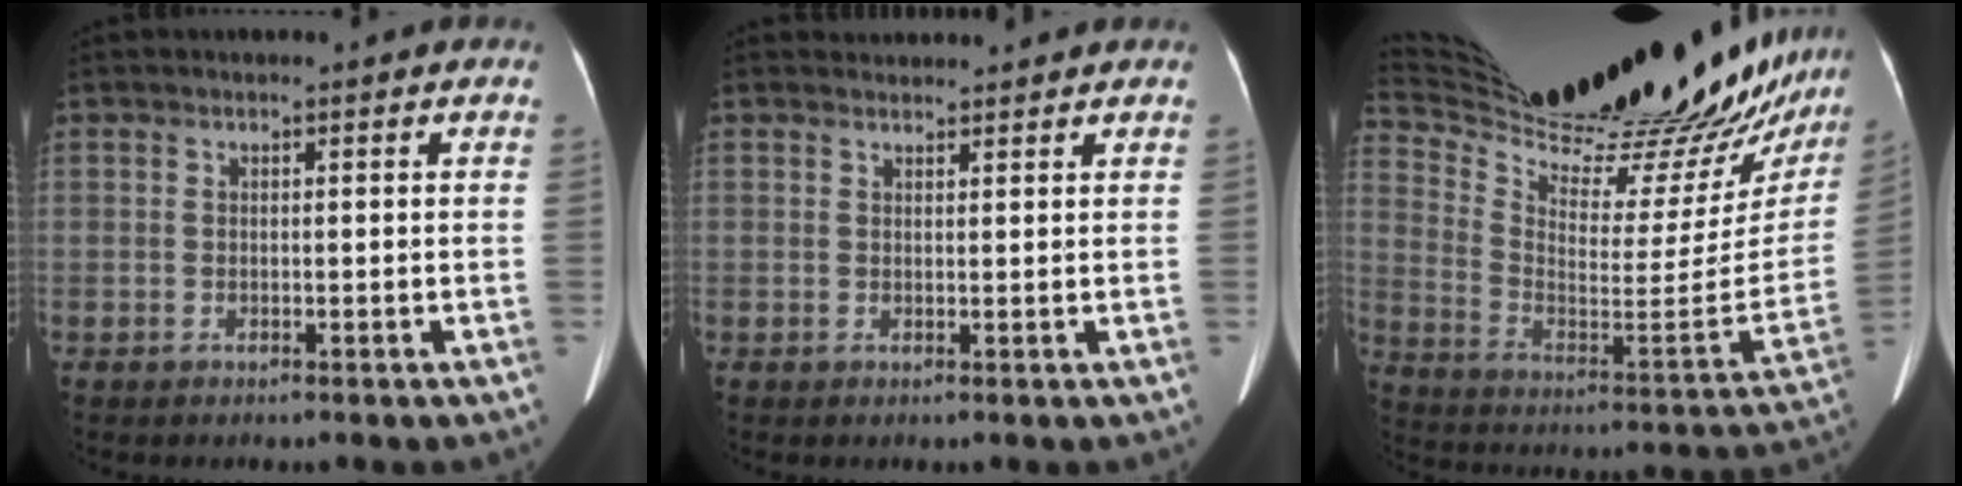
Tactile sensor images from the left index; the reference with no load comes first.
{"total": 1.6, "force": [1.5, 0.3, -0.5], "torque": [0.000, 0.017, 0.028]}
{"total": 36.3, "force": [32.2, 7.3, 15.1], "torque": [-0.261, -0.093, 0.444]}